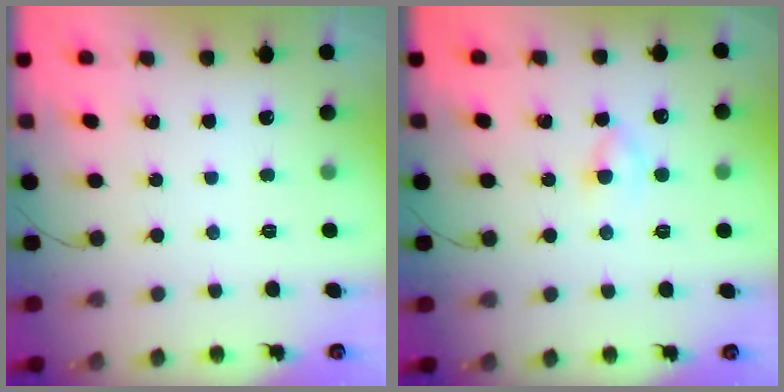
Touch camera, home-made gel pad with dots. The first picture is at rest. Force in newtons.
{"total": 2.5, "press": 2.2, "slide": 1.1}